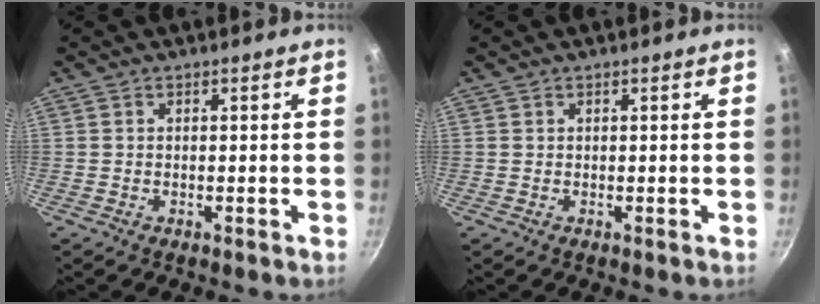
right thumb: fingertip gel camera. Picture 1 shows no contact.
{"total": 0.0}